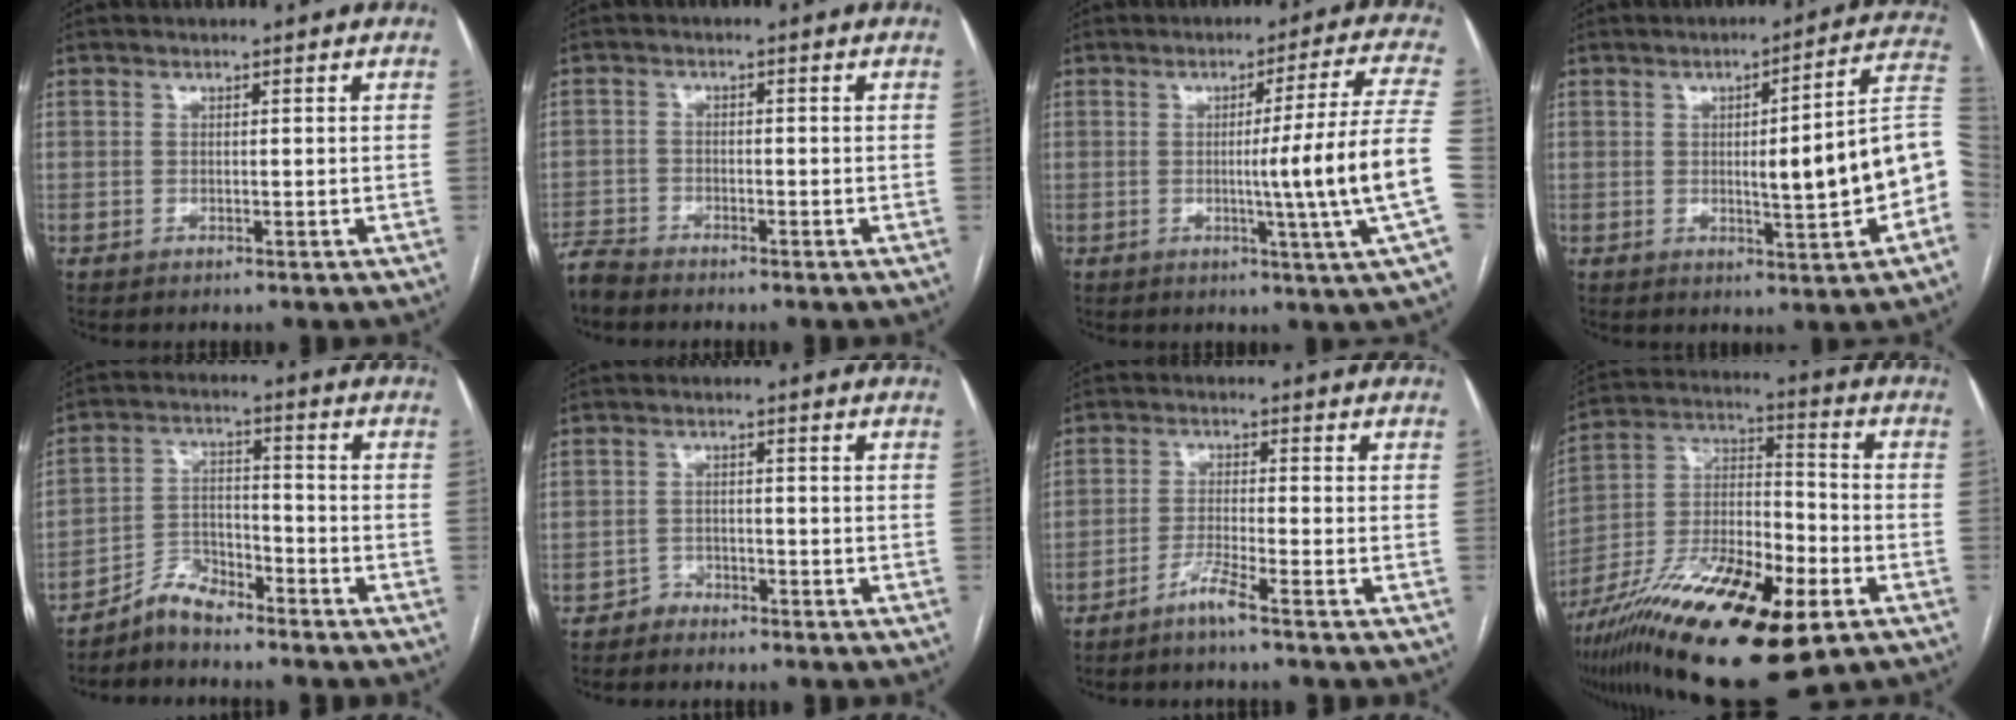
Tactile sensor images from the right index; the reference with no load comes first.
{"total": 3.2, "force": [-3.2, 0.6, 0.1], "torque": [-0.005, -0.009, -0.064]}
{"total": 13.2, "force": [-2.2, -3.2, 12.6], "torque": [-0.170, -0.015, -0.032]}
{"total": 12.2, "force": [-1.9, 1.1, 12.0], "torque": [-0.144, 0.018, -0.023]}
{"total": 5.5, "force": [-5.1, 1.7, 1.1], "torque": [-0.018, 0.005, -0.096]}
{"total": 2.0, "force": [-1.6, 1.0, -0.6], "torque": [0.013, 0.005, -0.033]}
{"total": 3.6, "force": [-2.9, -0.8, 2.1], "torque": [-0.048, -0.008, -0.063]}
{"total": 24.9, "force": [-14.0, 6.6, 19.5], "torque": [-0.355, -0.016, -0.239]}